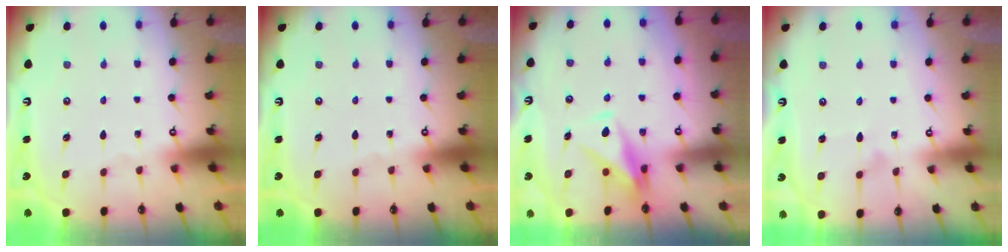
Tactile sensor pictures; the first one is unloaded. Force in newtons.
{"total": 0.0}
{"total": 8.8, "press": 8.8, "slide": 0.8}
{"total": 6.1, "press": 6.1, "slide": 0.4}